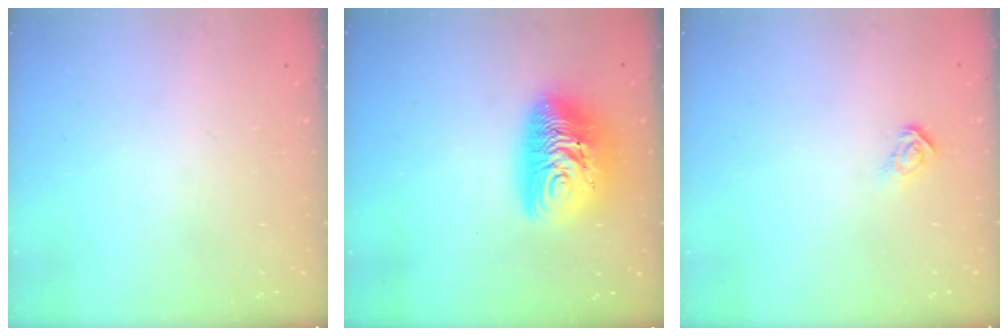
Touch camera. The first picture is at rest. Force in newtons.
{"total": 14.4, "press": 14.3, "slide": 1.2}
{"total": 5.0, "press": 5.0, "slide": 0.2}